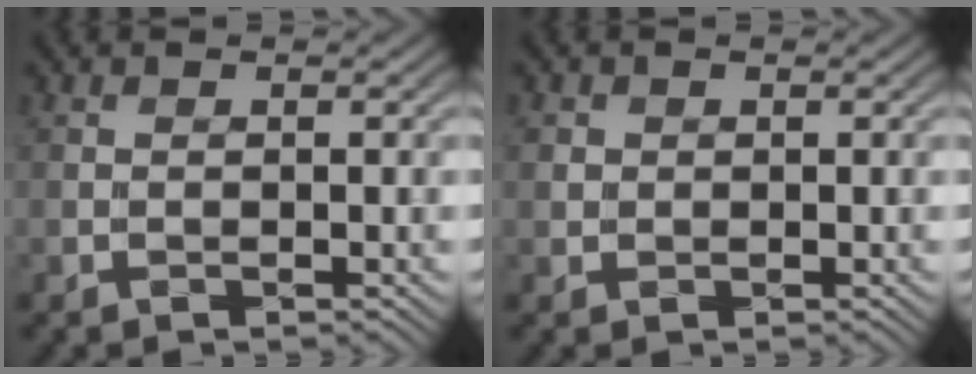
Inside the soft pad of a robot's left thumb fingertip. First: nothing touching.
{"total": 1.3, "force": [0.3, 1.2, 0.3], "torque": [-0.004, -0.005, 0.006]}